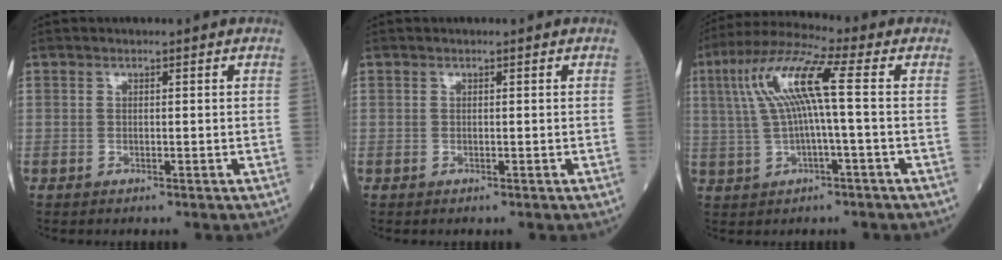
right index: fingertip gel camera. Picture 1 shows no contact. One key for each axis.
{"total": 0.0}
{"total": 10.4, "fx": 1.4, "fy": 0.5, "fz": 10.3, "tx": -0.208, "ty": 0.032, "tz": 0.024}